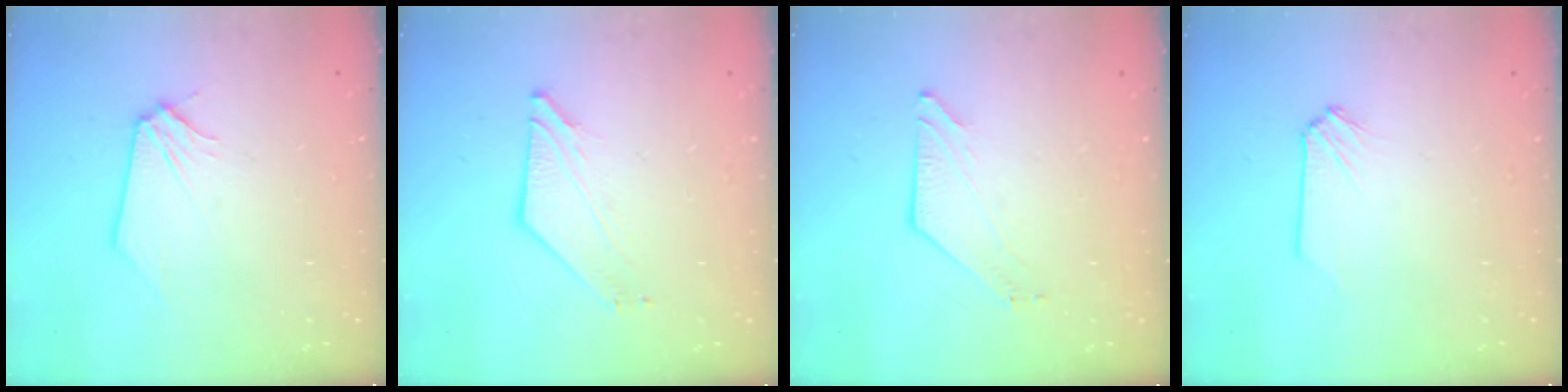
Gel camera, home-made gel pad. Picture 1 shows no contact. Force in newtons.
{"total": 2.9, "press": 2.9, "slide": 0.2}
{"total": 3.8, "press": 3.8, "slide": 0.6}
{"total": 0.0}